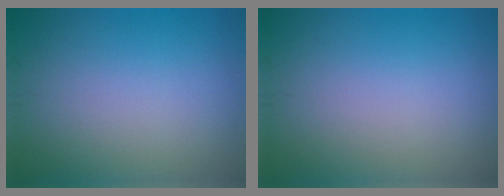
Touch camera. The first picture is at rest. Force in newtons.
{"total": 0.0}